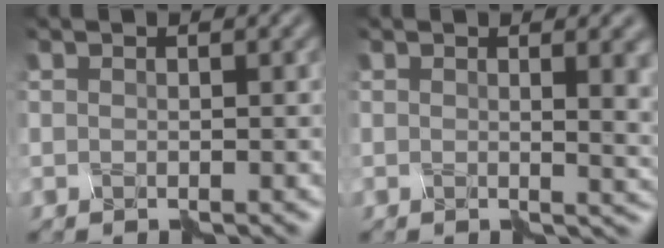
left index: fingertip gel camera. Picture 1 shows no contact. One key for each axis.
{"total": 4.4, "fx": 1.5, "fy": 1.7, "fz": 3.7, "tx": -0.018, "ty": 0.000, "tz": 0.024}